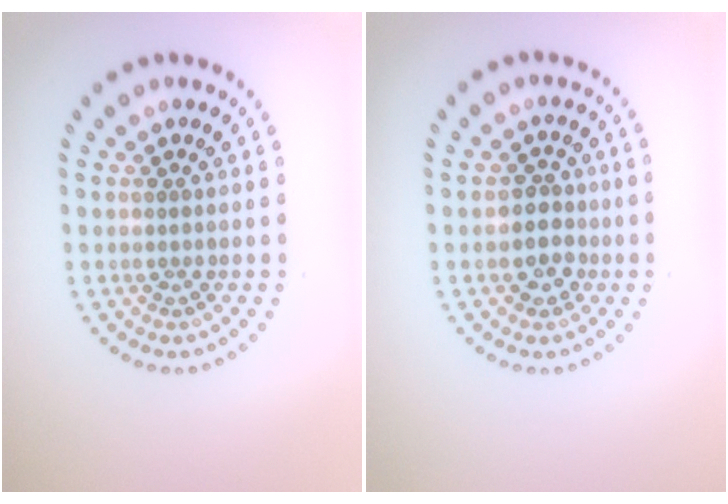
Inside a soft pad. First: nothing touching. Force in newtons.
{"total": 2.7, "press": 2.5, "slide": 1.2}